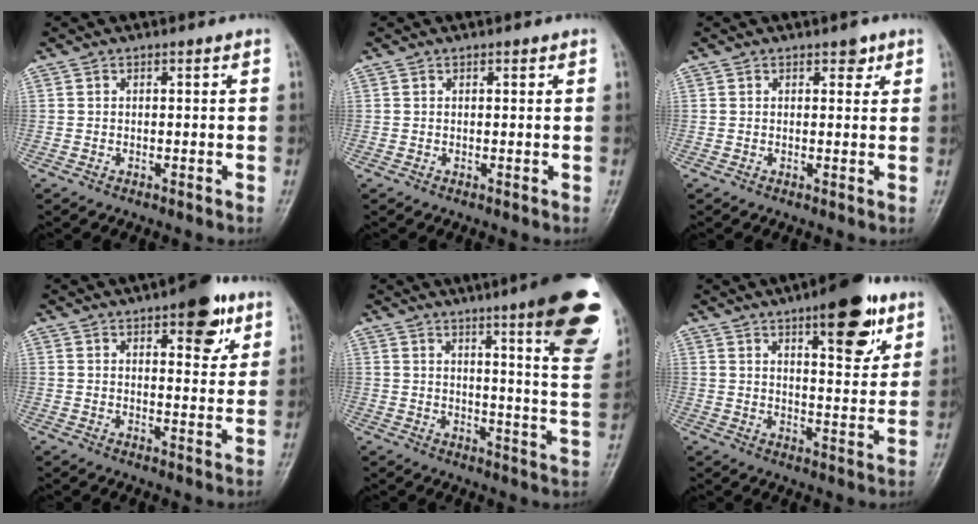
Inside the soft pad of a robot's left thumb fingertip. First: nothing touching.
{"total": 0.7, "force": [0.4, 0.4, 0.4], "torque": [-0.003, -0.002, 0.004]}
{"total": 2.2, "force": [1.4, 1.3, 1.2], "torque": [-0.001, -0.005, 0.016]}
{"total": 10.4, "force": [5.7, 4.2, 7.6], "torque": [-0.071, -0.023, 0.073]}
{"total": 19.8, "force": [11.6, 2.7, 15.8], "torque": [-0.174, -0.058, 0.142]}
{"total": 14.1, "force": [7.9, 5.0, 10.6], "torque": [-0.112, -0.038, 0.110]}